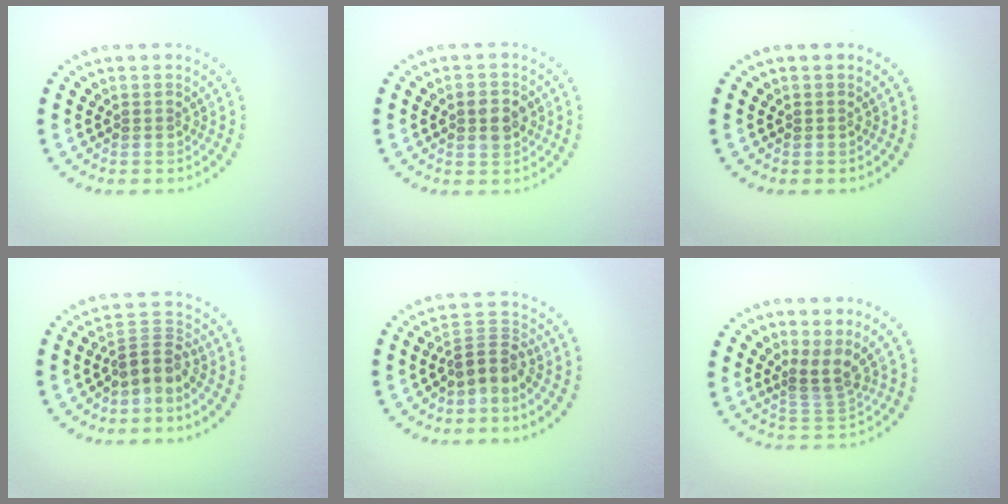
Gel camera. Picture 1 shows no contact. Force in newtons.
{"total": 2.7, "press": 2.7, "slide": 0.2}
{"total": 0.0}
{"total": 2.8, "press": 2.0, "slide": 2.0}
{"total": 2.8, "press": 2.0, "slide": 2.0}
{"total": 2.7, "press": 1.7, "slide": 2.0}